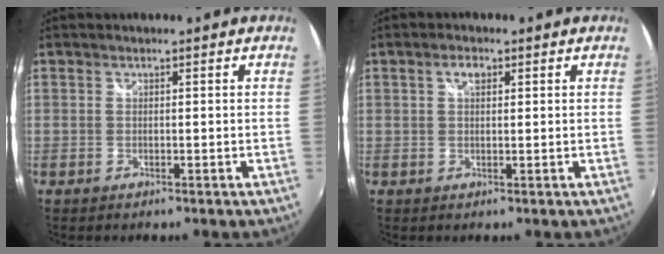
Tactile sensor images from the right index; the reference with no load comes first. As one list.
[{"total": 2.2, "force": [0.9, 1.1, 1.7], "torque": [-0.027, 0.006, 0.013]}]